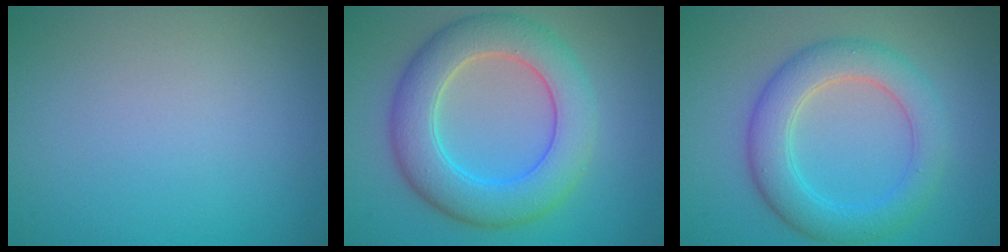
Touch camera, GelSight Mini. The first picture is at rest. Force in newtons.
{"total": 7.3, "press": 7.3, "slide": 0.1}
{"total": 5.3, "press": 5.3, "slide": 0.1}